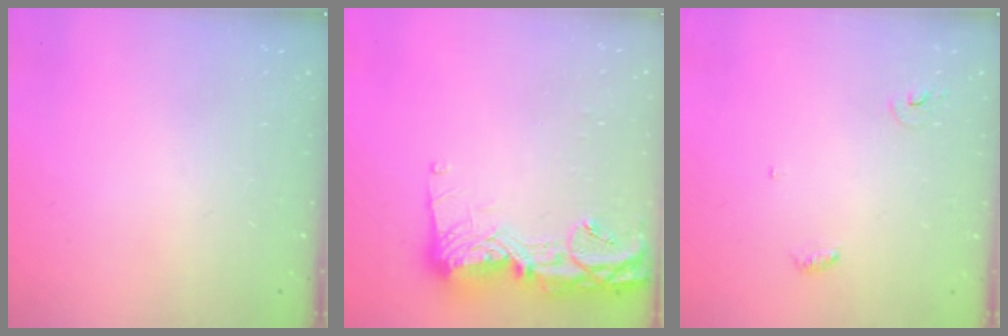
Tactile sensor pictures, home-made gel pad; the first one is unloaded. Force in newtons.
{"total": 16.7, "press": 16.6, "slide": 1.5}
{"total": 3.7, "press": 3.7, "slide": 0.3}